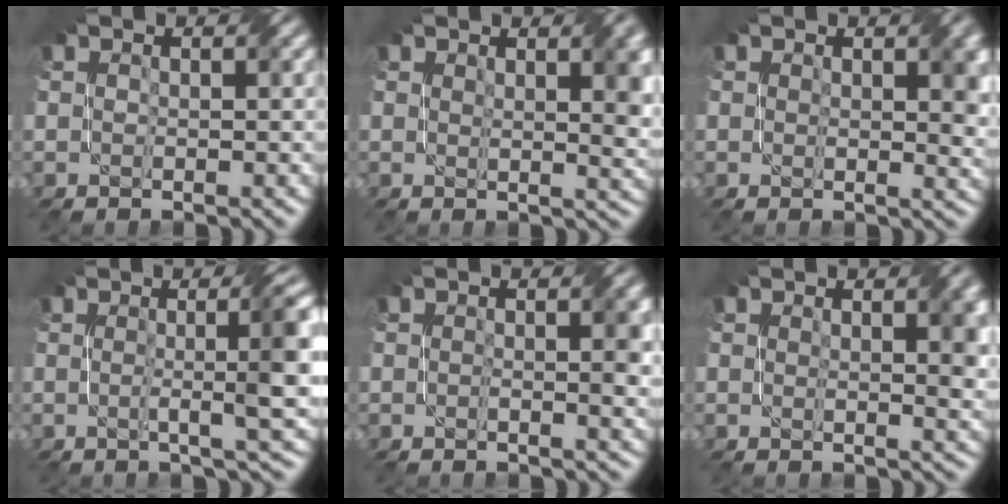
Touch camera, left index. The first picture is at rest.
{"total": 3.8, "force": [1.7, 1.1, 3.2], "torque": [-0.039, -0.003, 0.028]}
{"total": 3.4, "force": [0.8, 1.7, 2.9], "torque": [-0.032, -0.002, 0.014]}
{"total": 8.1, "force": [0.4, 2.0, 7.8], "torque": [-0.083, 0.013, 0.004]}
{"total": 2.6, "force": [0.1, 0.6, 2.6], "torque": [-0.035, 0.001, 0.000]}
{"total": 3.4, "force": [1.0, 1.1, 3.1], "torque": [-0.037, -0.001, 0.017]}